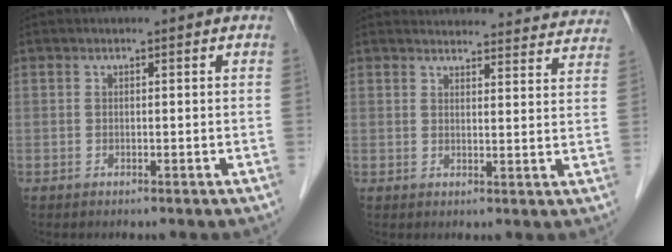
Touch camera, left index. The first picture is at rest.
{"total": 21.7, "force": [21.0, 4.2, 3.5], "torque": [-0.035, -0.033, 0.233]}